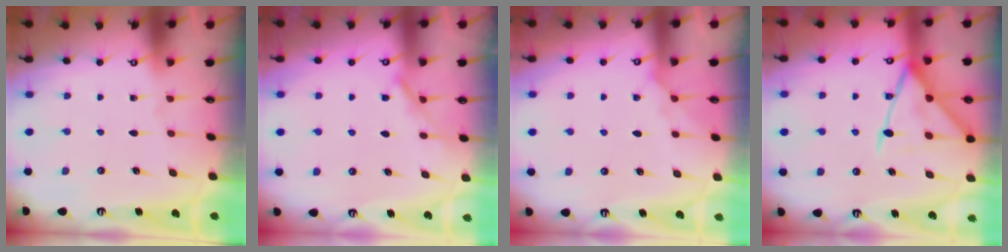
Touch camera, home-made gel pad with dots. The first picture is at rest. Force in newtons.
{"total": 3.1, "press": 3.0, "slide": 0.6}
{"total": 5.7, "press": 5.6, "slide": 0.8}
{"total": 16.9, "press": 16.8, "slide": 1.4}